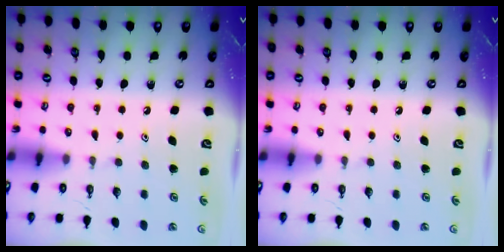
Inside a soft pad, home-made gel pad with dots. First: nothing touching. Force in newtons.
{"total": 0.0}